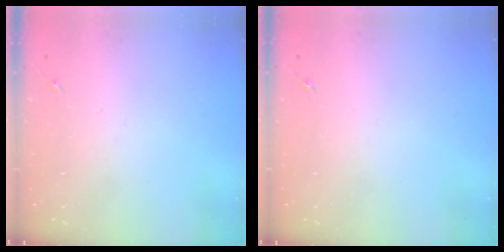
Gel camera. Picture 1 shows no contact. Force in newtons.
{"total": 0.0}